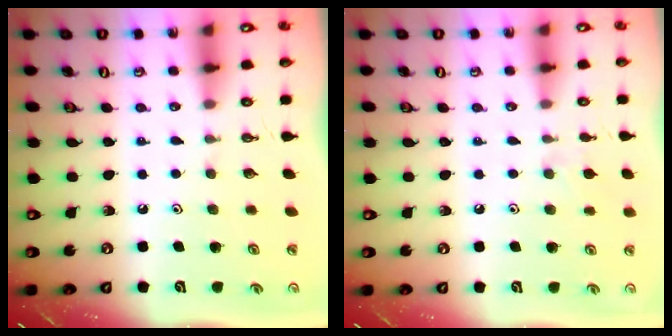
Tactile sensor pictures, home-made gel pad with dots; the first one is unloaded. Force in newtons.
{"total": 4.8, "press": 4.7, "slide": 0.8}